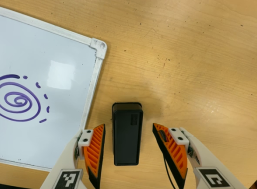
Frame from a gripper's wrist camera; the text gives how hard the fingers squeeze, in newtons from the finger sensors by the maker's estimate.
{"total": 0.0}